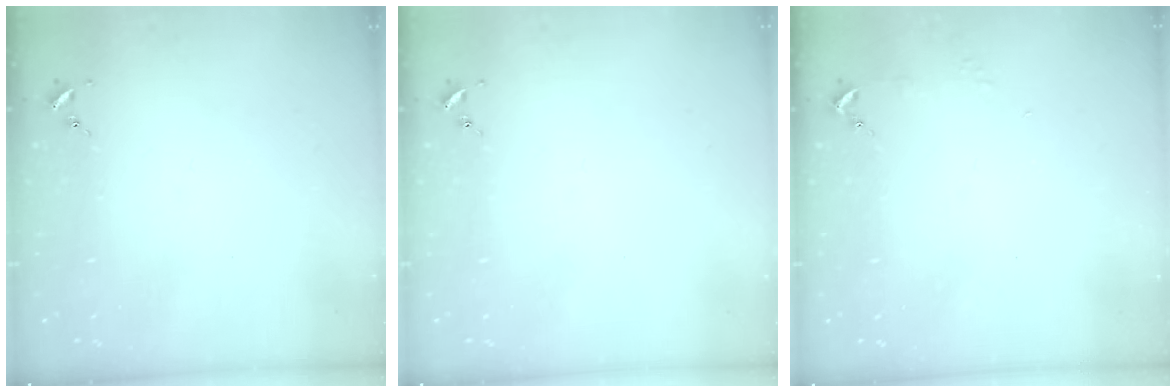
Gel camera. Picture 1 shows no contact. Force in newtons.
{"total": 0.0}
{"total": 2.9, "press": 2.8, "slide": 0.3}